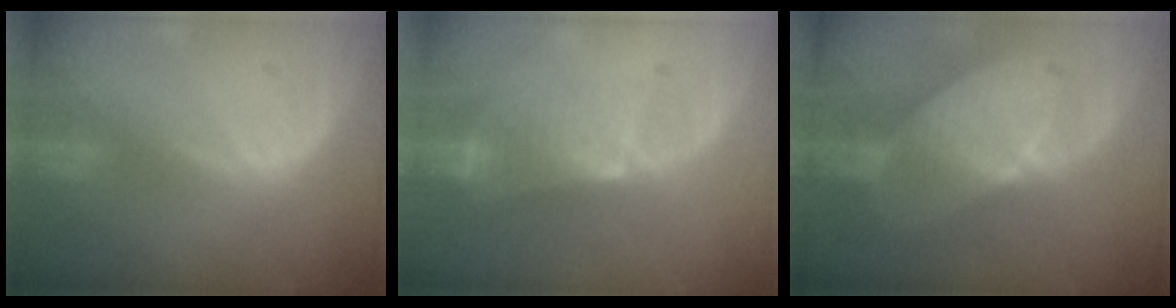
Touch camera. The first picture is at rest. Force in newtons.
{"total": 6.5, "press": 5.6, "slide": 3.3}
{"total": 7.9, "press": 7.9, "slide": 0.1}